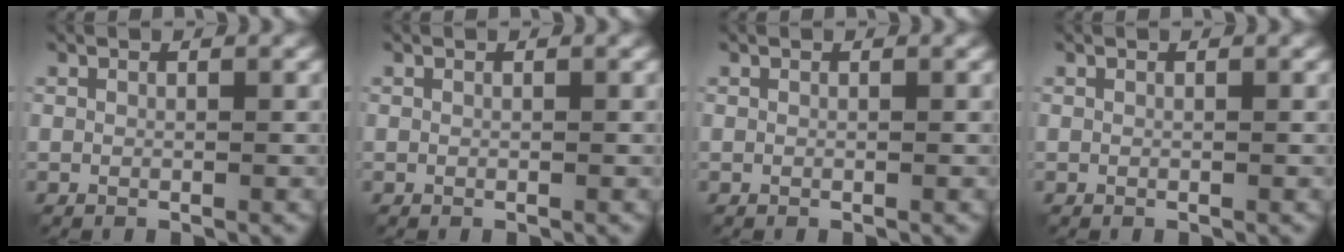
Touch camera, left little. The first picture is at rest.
{"total": 0.0}
{"total": 0.0}
{"total": 0.0}